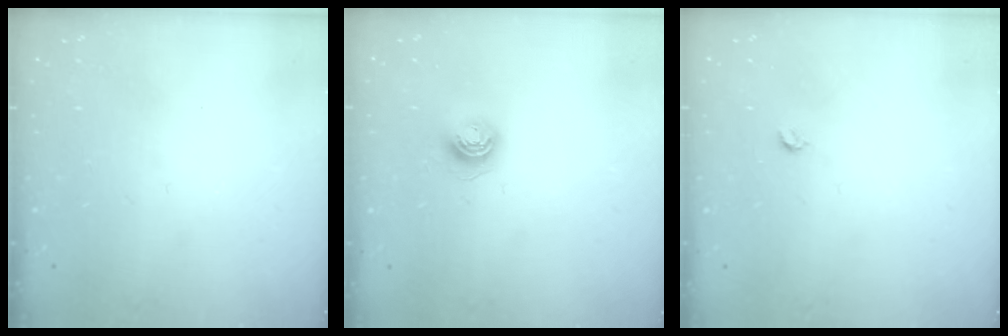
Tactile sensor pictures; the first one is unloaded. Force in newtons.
{"total": 5.5, "press": 5.5, "slide": 0.4}
{"total": 3.0, "press": 3.0, "slide": 0.2}